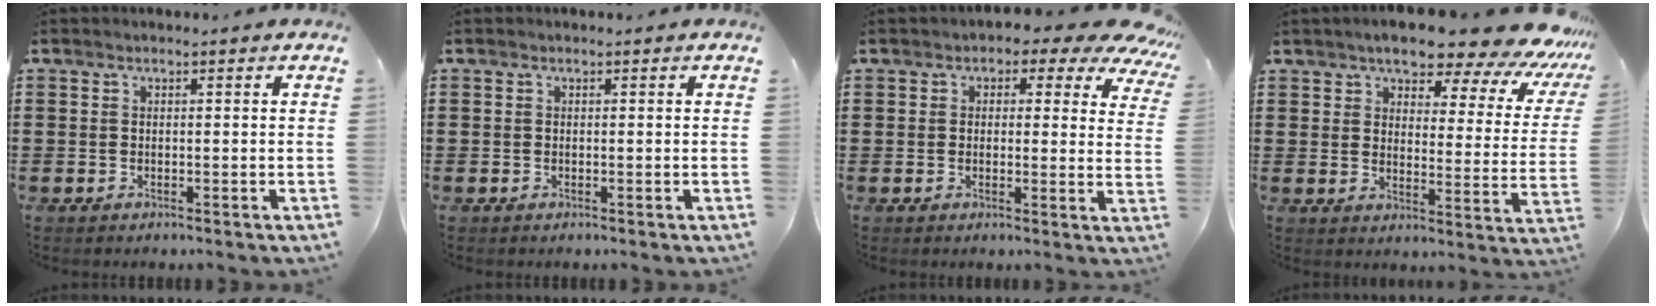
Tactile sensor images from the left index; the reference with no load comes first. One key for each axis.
{"total": 0.0}
{"total": 3.4, "fx": 2.1, "fy": 1.9, "fz": 1.9, "tx": -0.026, "ty": -0.015, "tz": 0.027}
{"total": 9.6, "fx": 8.3, "fy": 1.7, "fz": 4.5, "tx": -0.090, "ty": -0.053, "tz": 0.137}